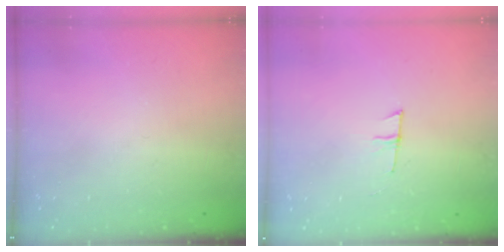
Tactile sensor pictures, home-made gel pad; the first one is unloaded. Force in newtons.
{"total": 4.7, "press": 4.7, "slide": 0.3}